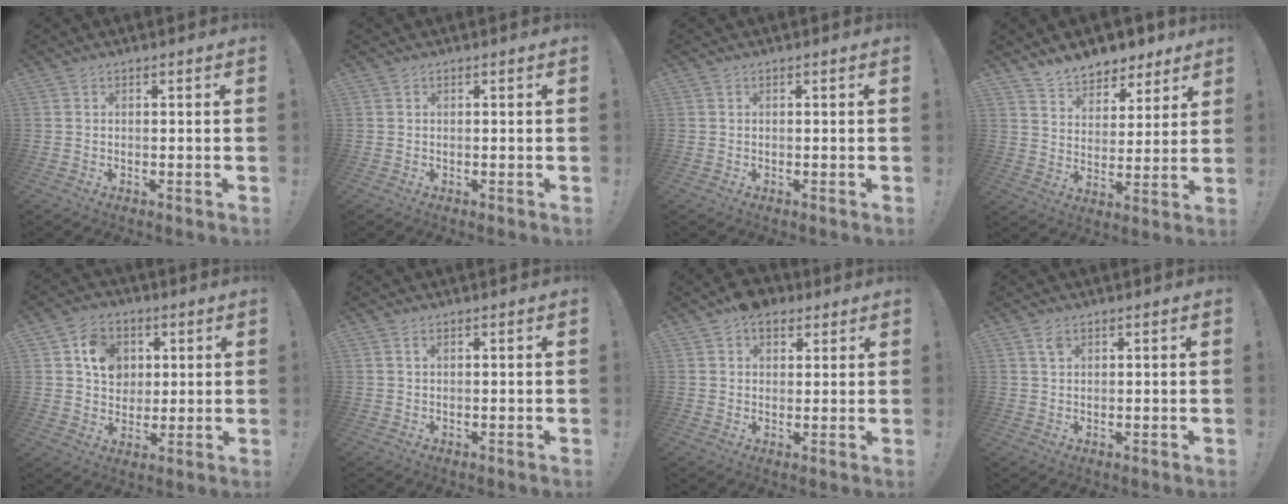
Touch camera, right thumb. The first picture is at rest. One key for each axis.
{"total": 0.0}
{"total": 0.0}
{"total": 9.4, "fx": 8.1, "fy": 4.4, "fz": 1.6, "tx": -0.027, "ty": -0.067, "tz": 0.156}
{"total": 11.0, "fx": 3.6, "fy": 9.3, "fz": 4.6, "tx": -0.064, "ty": -0.006, "tz": 0.073}
{"total": 0.9, "fx": 0.4, "fy": 0.3, "fz": 0.7, "tx": -0.014, "ty": 0.001, "tz": 0.007}
{"total": 6.6, "fx": 4.0, "fy": 4.4, "fz": 2.8, "tx": -0.038, "ty": -0.012, "tz": 0.074}
{"total": 2.0, "fx": 1.2, "fy": 1.1, "fz": 1.2, "tx": -0.018, "ty": -0.003, "tz": 0.021}